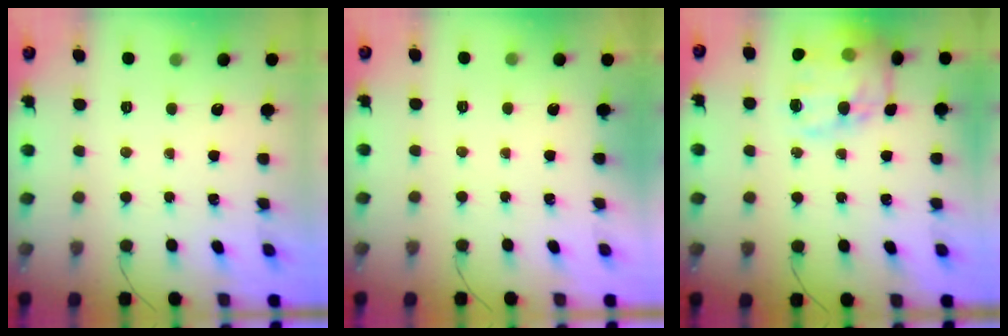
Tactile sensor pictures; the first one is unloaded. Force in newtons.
{"total": 1.8, "press": 1.7, "slide": 0.3}
{"total": 17.2, "press": 17.0, "slide": 3.0}